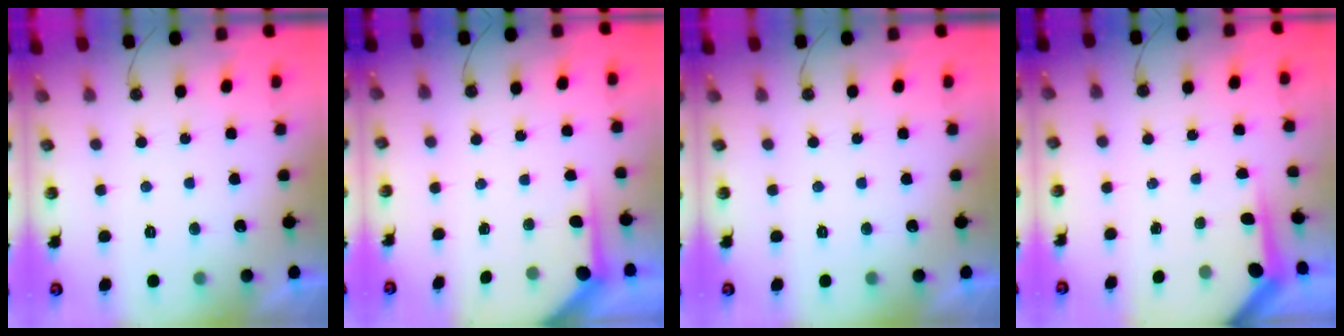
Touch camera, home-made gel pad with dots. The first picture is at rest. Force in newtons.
{"total": 4.6, "press": 4.6, "slide": 0.2}
{"total": 0.0}
{"total": 3.8, "press": 3.8, "slide": 0.4}